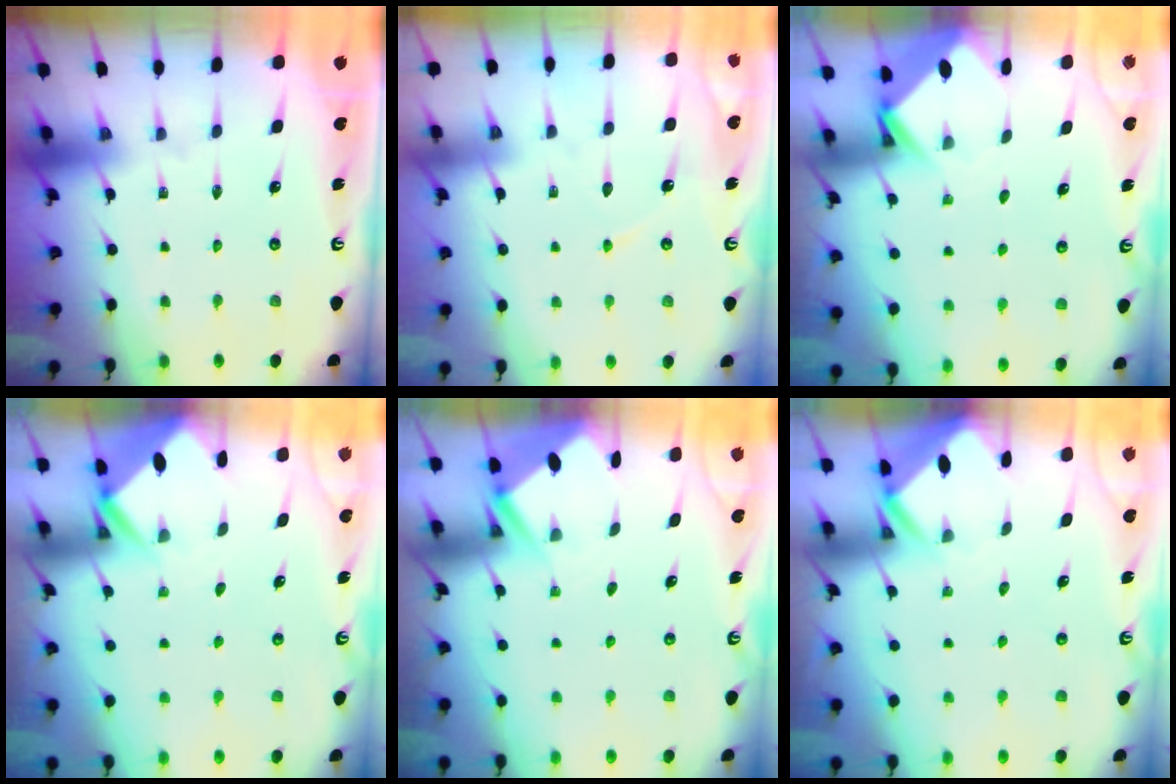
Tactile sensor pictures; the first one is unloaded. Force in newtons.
{"total": 3.6, "press": 3.6, "slide": 0.1}
{"total": 3.7, "press": 3.7, "slide": 0.2}
{"total": 3.1, "press": 3.1, "slide": 0.2}
{"total": 2.8, "press": 2.8, "slide": 0.4}
{"total": 2.8, "press": 2.8, "slide": 0.2}